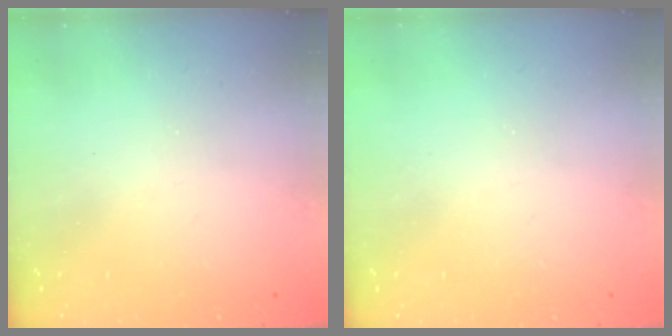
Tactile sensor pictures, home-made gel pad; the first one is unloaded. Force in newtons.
{"total": 0.0}